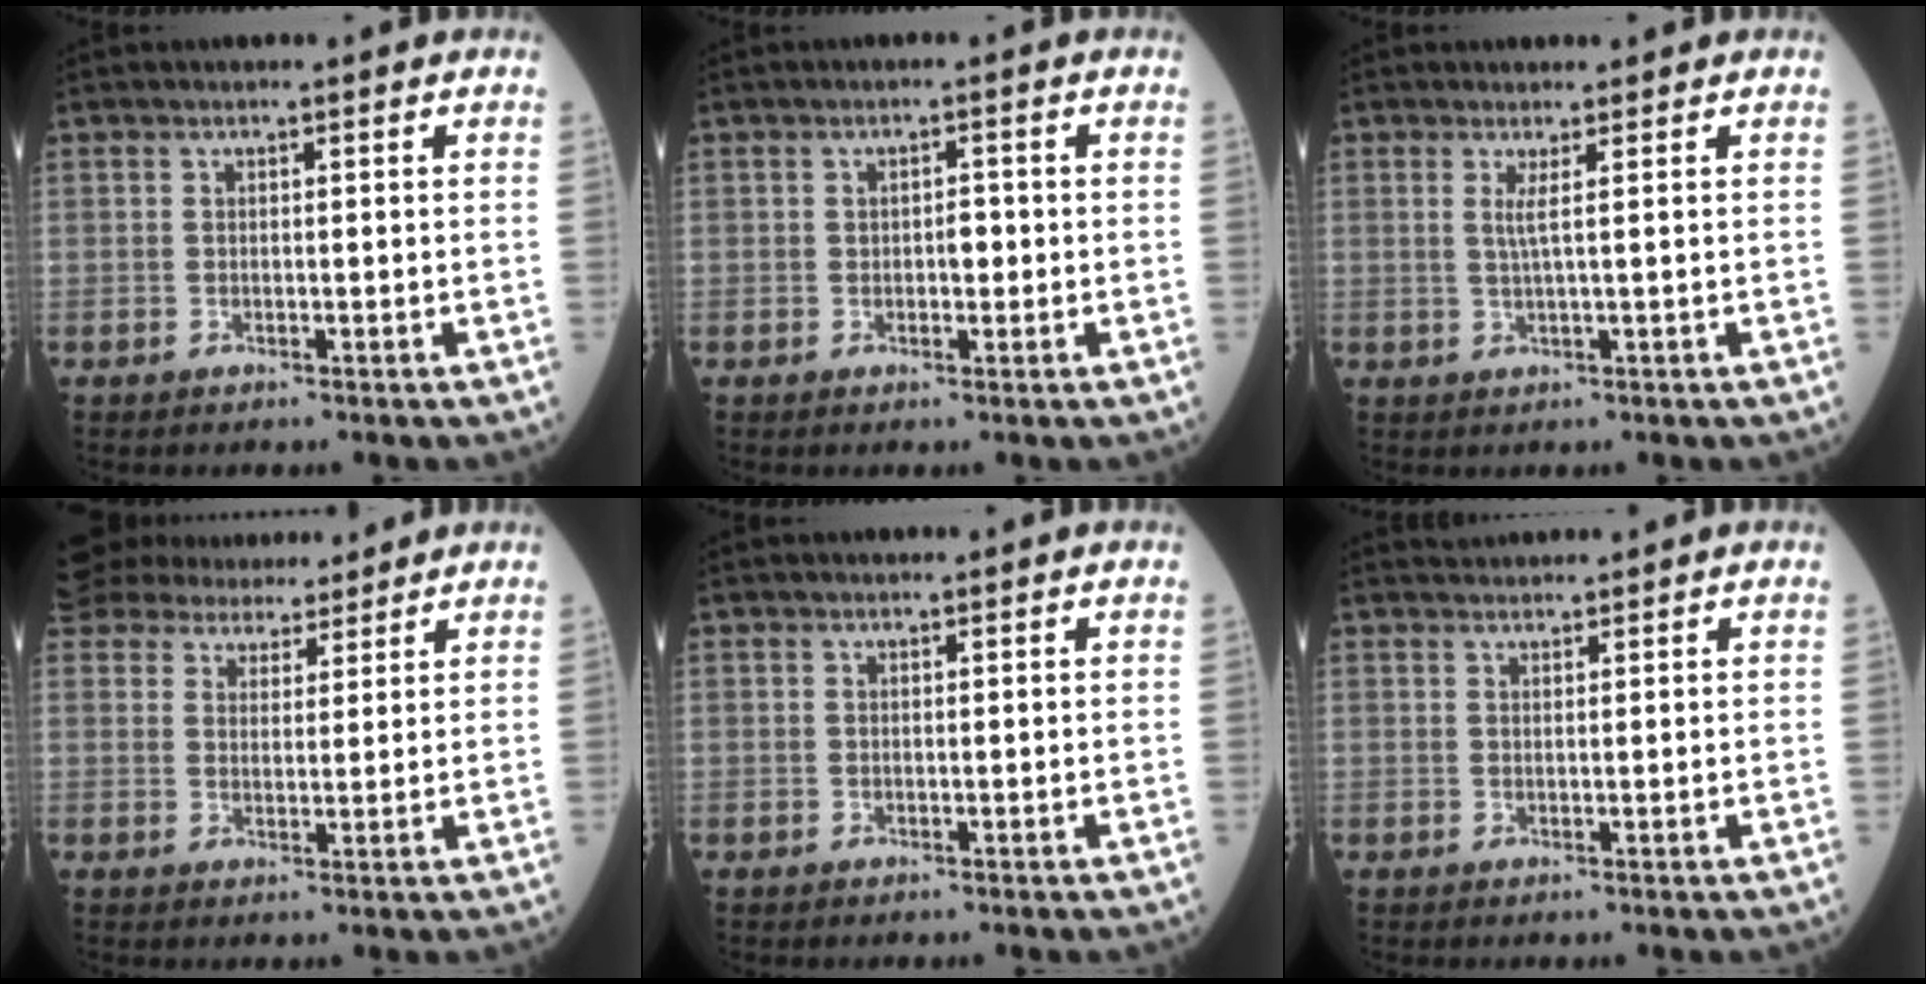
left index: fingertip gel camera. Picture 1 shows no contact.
{"total": 1.9, "force": [-0.2, 1.0, 1.5], "torque": [-0.020, 0.004, -0.002]}
{"total": 1.5, "force": [0.4, -0.5, 1.4], "torque": [-0.035, -0.007, 0.009]}
{"total": 8.3, "force": [7.7, 2.4, 1.7], "torque": [-0.031, 0.021, 0.124]}
{"total": 0.9, "force": [0.9, 0.3, 0.0], "torque": [-0.008, 0.014, 0.018]}
{"total": 1.9, "force": [1.9, -0.1, 0.0], "torque": [-0.003, 0.021, 0.038]}